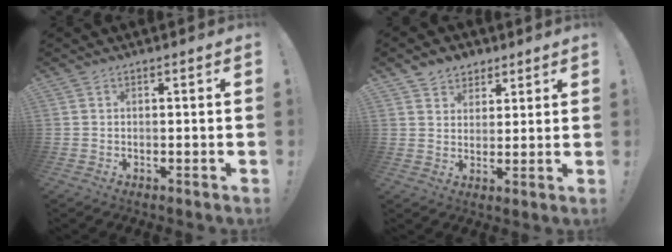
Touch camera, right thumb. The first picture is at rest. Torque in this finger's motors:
{"motor_torque": [0.04, 0.17, 0.09, 0.19, -0.01]}